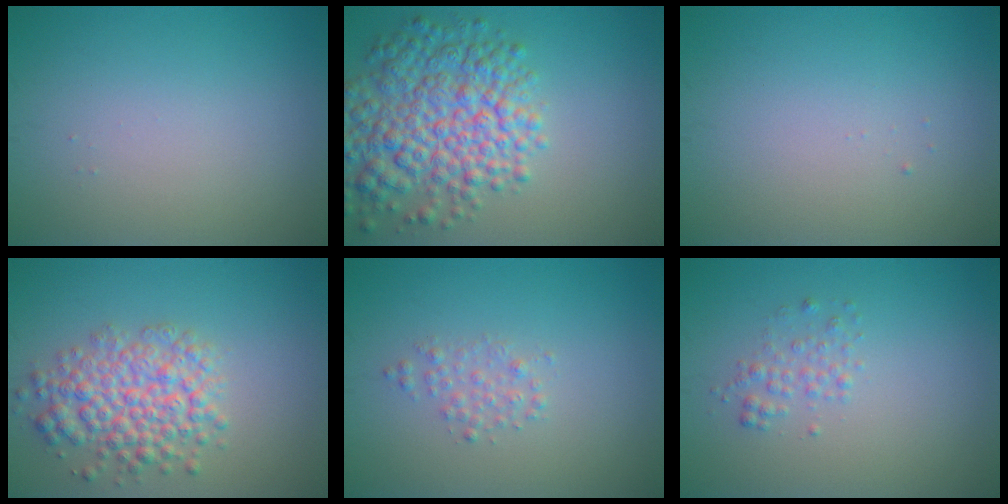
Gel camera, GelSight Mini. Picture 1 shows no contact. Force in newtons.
{"total": 8.0, "press": 8.0, "slide": 0.2}
{"total": 0.0}
{"total": 5.3, "press": 5.3, "slide": 0.2}
{"total": 1.4, "press": 1.4, "slide": 0.0}
{"total": 1.4, "press": 1.4, "slide": 0.0}